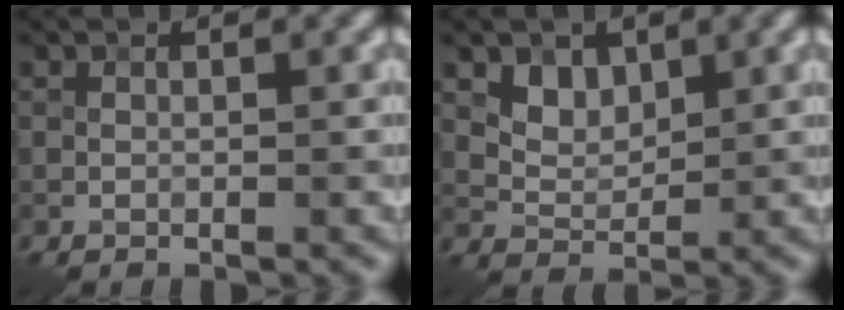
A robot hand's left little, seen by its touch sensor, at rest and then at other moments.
{"total": 2.5, "force": [1.3, 1.8, 1.2], "torque": [-0.024, -0.011, 0.029]}